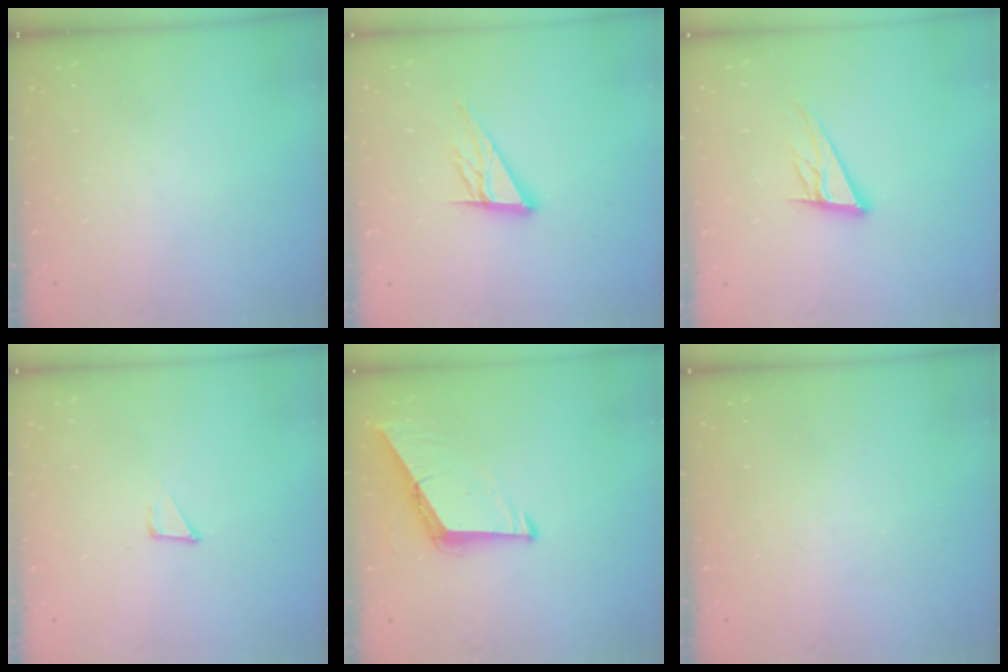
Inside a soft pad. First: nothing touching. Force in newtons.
{"total": 10.9, "press": 10.9, "slide": 1.0}
{"total": 11.5, "press": 11.4, "slide": 1.9}
{"total": 2.7, "press": 2.7, "slide": 0.3}
{"total": 8.6, "press": 8.5, "slide": 0.8}
{"total": 1.8, "press": 1.7, "slide": 0.4}